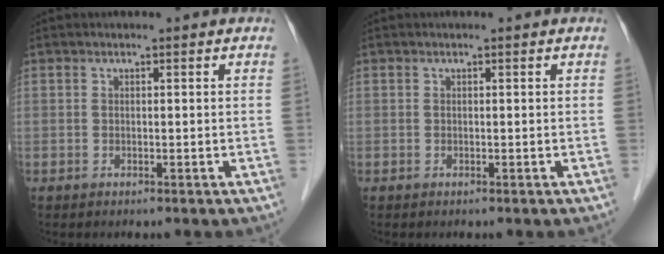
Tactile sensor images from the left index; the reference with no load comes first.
{"total": 0.0}